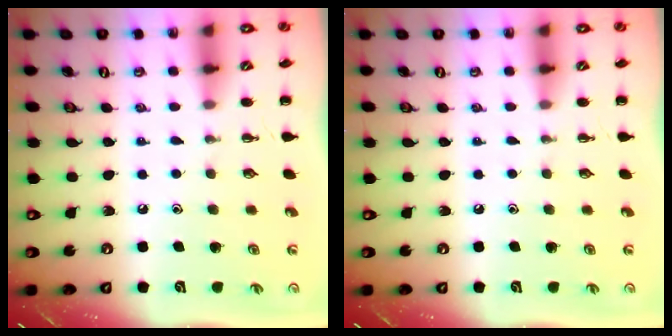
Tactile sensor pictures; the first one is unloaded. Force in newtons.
{"total": 0.0}